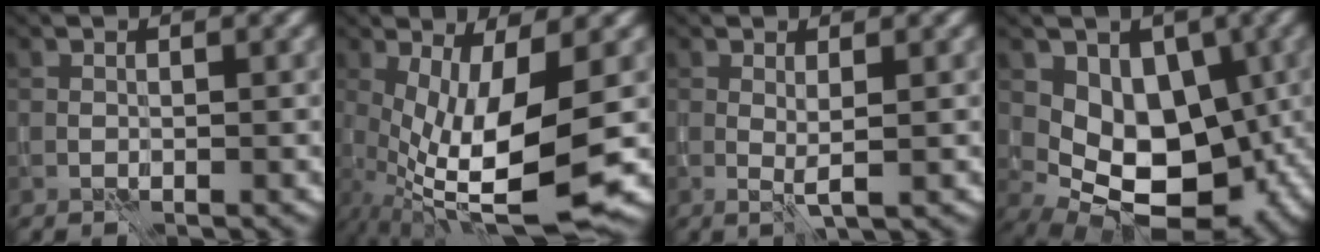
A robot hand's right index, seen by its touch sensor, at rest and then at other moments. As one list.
[{"total": 10.7, "force": [-2.0, 3.0, 10.1], "torque": [-0.186, -0.028, -0.025]}, {"total": 1.1, "force": [0.2, -0.2, 1.1], "torque": [-0.020, -0.005, 0.004]}, {"total": 8.6, "force": [0.7, 6.0, 6.1], "torque": [-0.077, -0.020, 0.015]}]